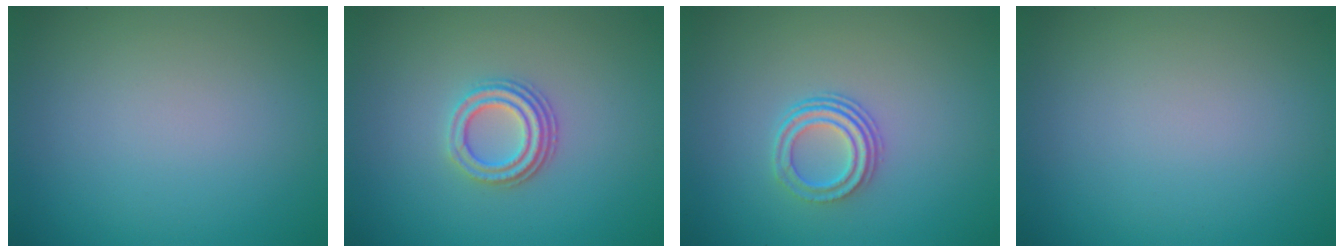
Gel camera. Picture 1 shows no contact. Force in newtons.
{"total": 3.0, "press": 2.5, "slide": 1.7}
{"total": 3.0, "press": 2.2, "slide": 2.1}
{"total": 0.0}